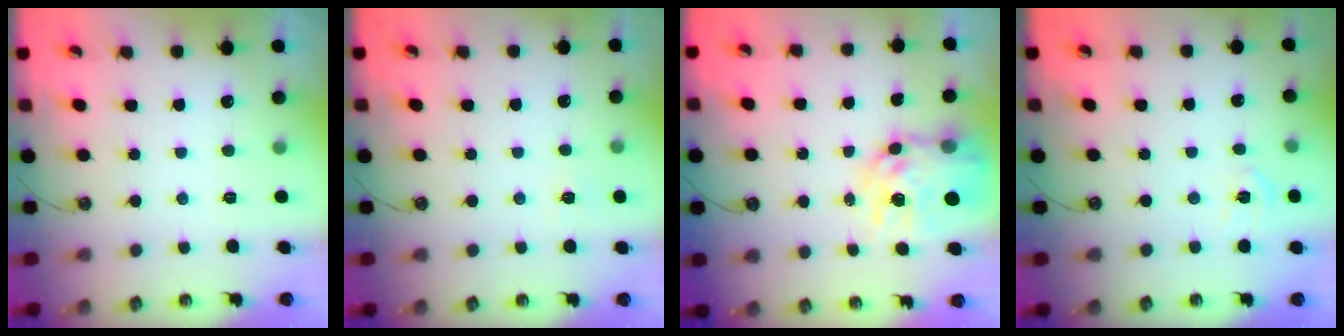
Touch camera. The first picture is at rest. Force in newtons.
{"total": 5.0, "press": 5.0, "slide": 0.5}
{"total": 13.9, "press": 13.9, "slide": 1.3}
{"total": 3.9, "press": 3.9, "slide": 0.5}